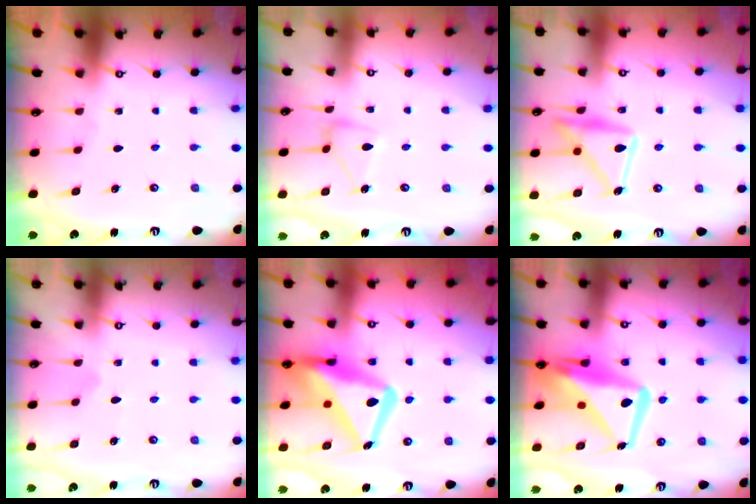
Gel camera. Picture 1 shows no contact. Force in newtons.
{"total": 9.8, "press": 9.8, "slide": 0.5}
{"total": 16.7, "press": 16.7, "slide": 1.2}
{"total": 6.7, "press": 6.7, "slide": 0.4}
{"total": 20.9, "press": 20.8, "slide": 1.8}
{"total": 15.7, "press": 15.6, "slide": 1.4}